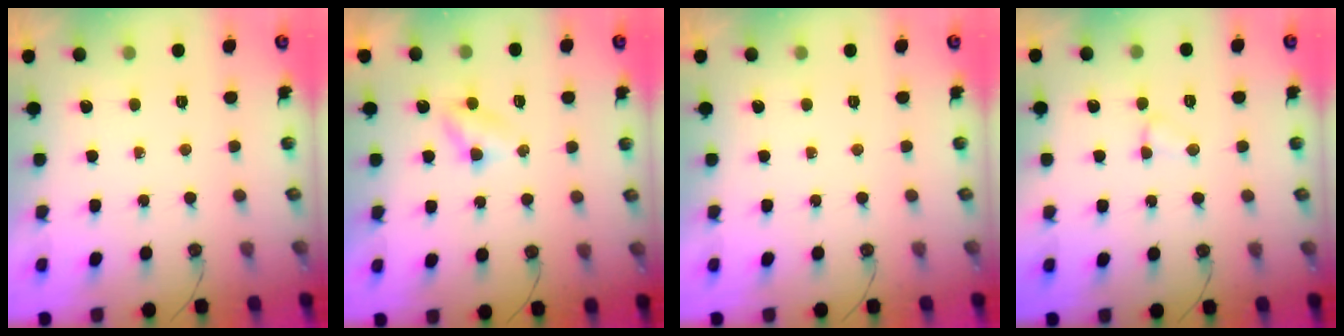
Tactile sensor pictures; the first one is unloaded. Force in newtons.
{"total": 3.3, "press": 3.3, "slide": 0.4}
{"total": 0.0}
{"total": 2.6, "press": 2.6, "slide": 0.4}